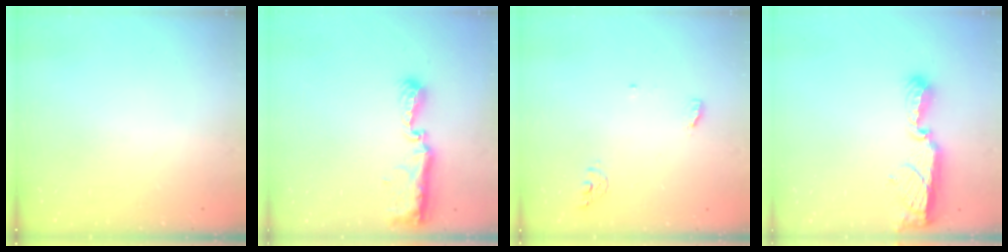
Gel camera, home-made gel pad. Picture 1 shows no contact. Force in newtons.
{"total": 8.9, "press": 8.9, "slide": 0.8}
{"total": 4.7, "press": 4.7, "slide": 0.4}
{"total": 11.4, "press": 10.2, "slide": 4.9}